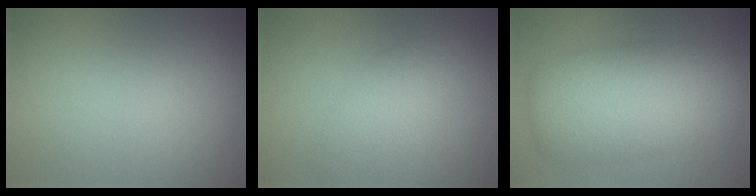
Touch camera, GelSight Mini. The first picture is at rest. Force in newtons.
{"total": 2.8, "press": 2.8, "slide": 0.1}
{"total": 8.7, "press": 8.7, "slide": 0.4}